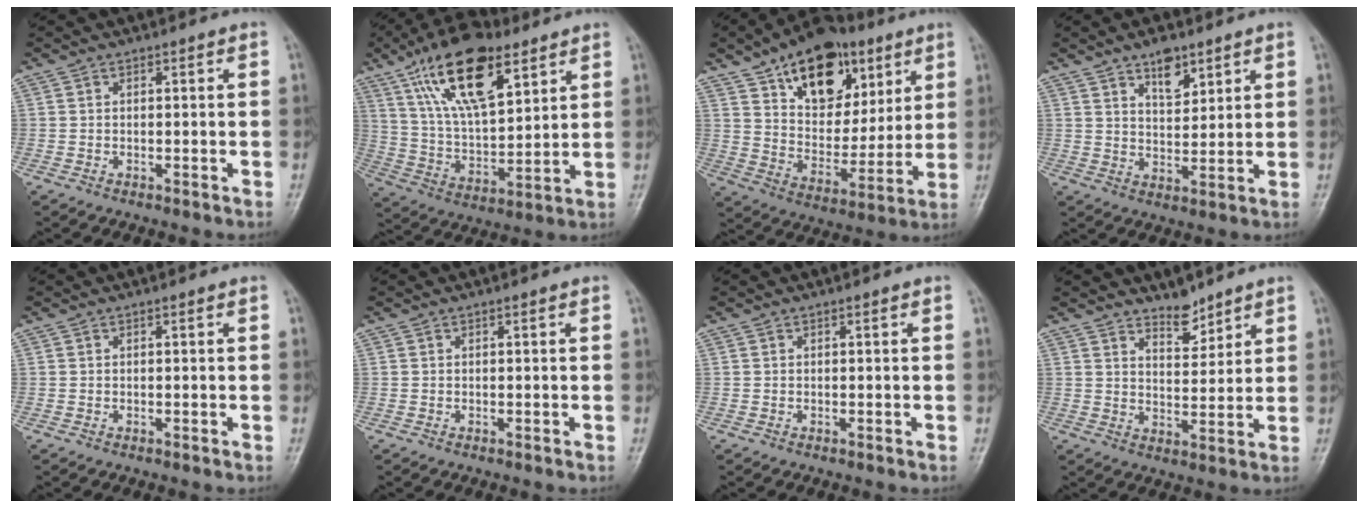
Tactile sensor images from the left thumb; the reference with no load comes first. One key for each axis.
{"total": 19.5, "fx": 10.6, "fy": 8.4, "fz": 14.1, "tx": -0.224, "ty": -0.035, "tz": 0.194}
{"total": 20.5, "fx": 10.6, "fy": 12.6, "fz": 12.1, "tx": -0.141, "ty": -0.040, "tz": 0.178}
{"total": 6.5, "fx": 4.1, "fy": 3.1, "fz": 3.9, "tx": -0.041, "ty": -0.029, "tz": 0.069}
{"total": 0.0}
{"total": 0.0}
{"total": 0.0}
{"total": 5.0, "fx": 4.3, "fy": 2.0, "fz": 1.7, "tx": -0.005, "ty": -0.038, "tz": 0.075}